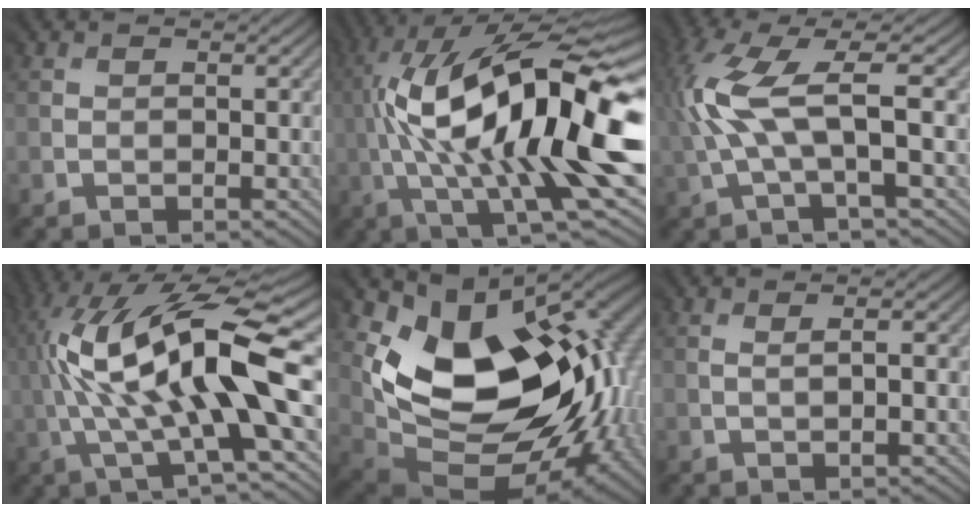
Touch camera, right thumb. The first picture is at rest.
{"total": 18.5, "force": [1.4, 5.1, 17.7], "torque": [-0.290, 0.026, 0.029]}
{"total": 8.6, "force": [0.9, 2.0, 8.4], "torque": [-0.189, 0.014, 0.018]}
{"total": 15.1, "force": [1.8, 3.6, 14.6], "torque": [-0.276, 0.028, 0.033]}
{"total": 15.1, "force": [4.1, 10.2, 10.3], "torque": [-0.139, -0.022, 0.096]}
{"total": 0.6, "force": [0.3, -0.5, 0.0], "torque": [0.000, 0.003, 0.009]}